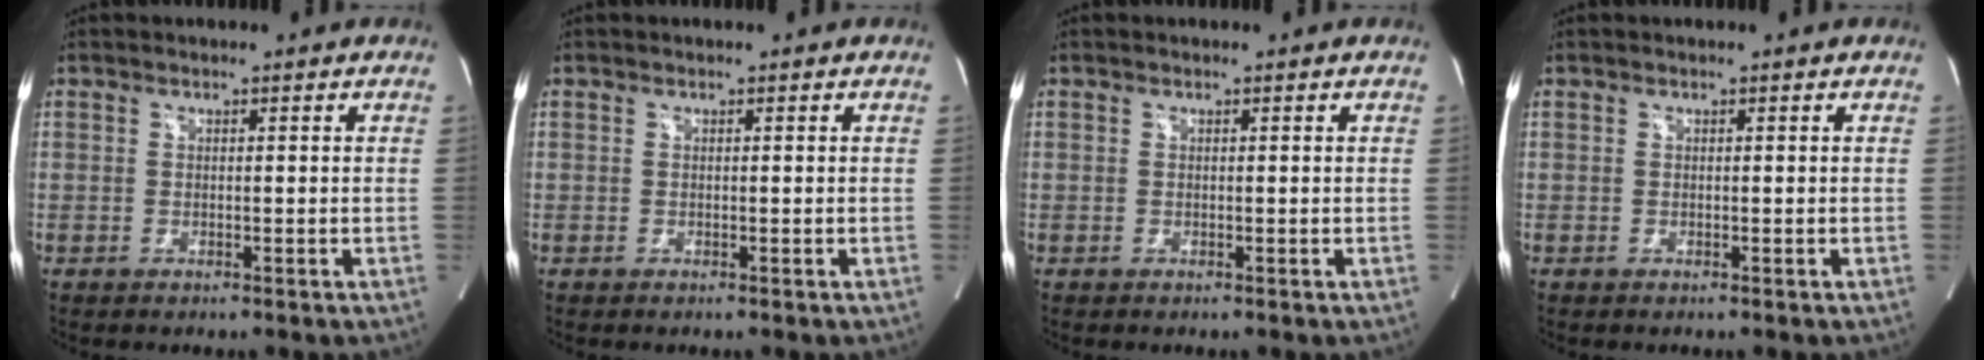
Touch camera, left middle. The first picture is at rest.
{"total": 0.0}
{"total": 0.0}
{"total": 0.0}